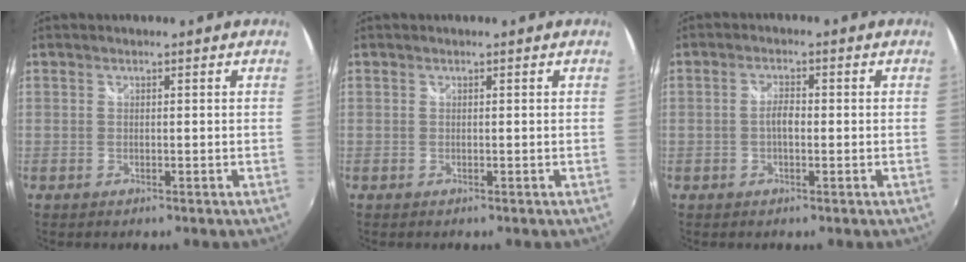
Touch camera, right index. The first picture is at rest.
{"total": 0.0}
{"total": 2.6, "force": [-0.4, 1.2, 2.3], "torque": [-0.044, 0.005, -0.010]}